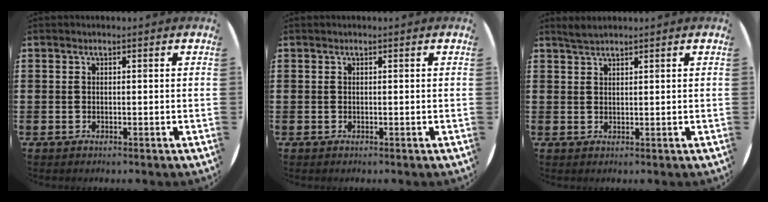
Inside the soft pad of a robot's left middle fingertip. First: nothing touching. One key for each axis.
{"total": 0.0}
{"total": 1.6, "fx": 1.5, "fy": 0.1, "fz": 0.4, "tx": -0.009, "ty": 0.002, "tz": 0.029}